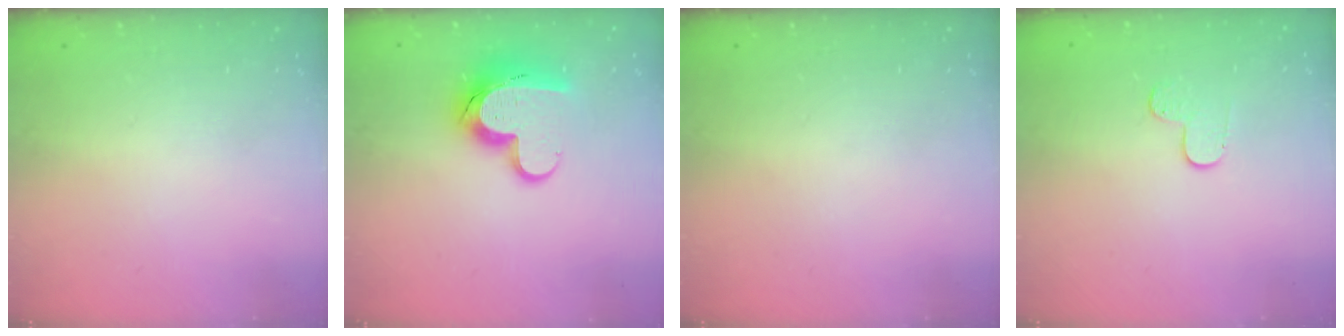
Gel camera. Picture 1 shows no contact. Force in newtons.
{"total": 13.6, "press": 13.5, "slide": 1.3}
{"total": 0.0}
{"total": 3.8, "press": 3.8, "slide": 0.4}